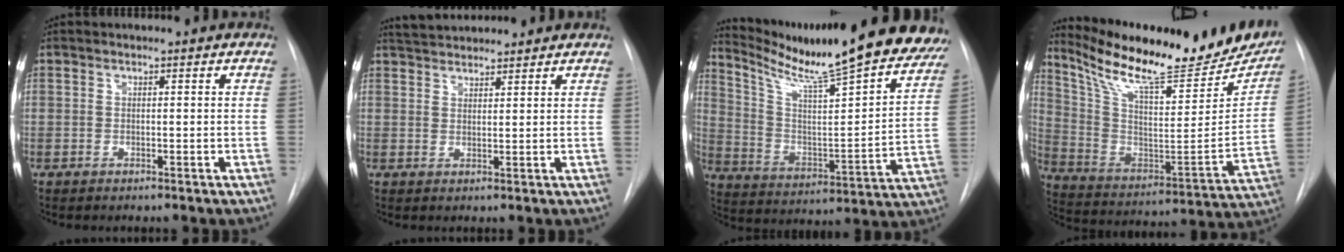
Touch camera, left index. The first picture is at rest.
{"total": 5.8, "force": [5.5, 1.0, 1.5], "torque": [-0.029, 0.036, 0.092]}
{"total": 27.5, "force": [24.1, 2.1, 12.9], "torque": [-0.210, -0.082, 0.335]}
{"total": 27.3, "force": [22.3, 6.3, 14.4], "torque": [-0.238, -0.027, 0.327]}